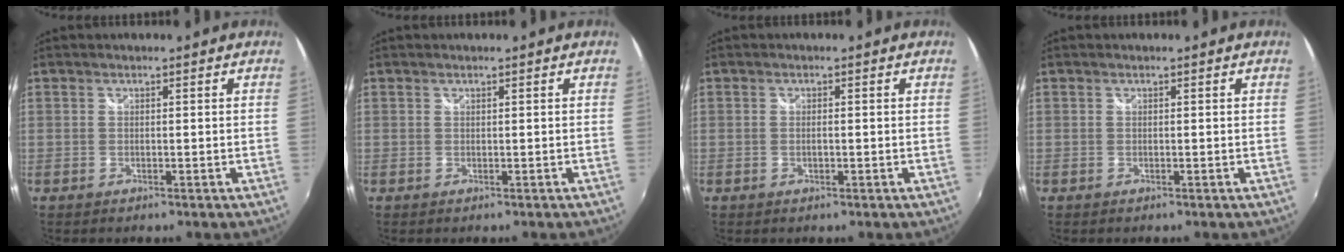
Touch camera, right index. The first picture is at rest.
{"total": 0.0}
{"total": 0.8, "force": [-0.2, 0.4, 0.7], "torque": [-0.015, -0.001, -0.003]}
{"total": 0.0}